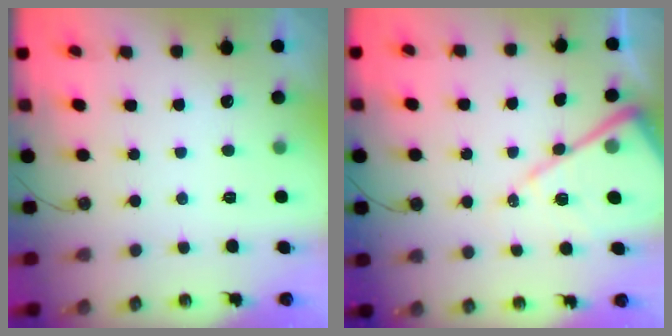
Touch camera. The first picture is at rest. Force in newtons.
{"total": 15.4, "press": 15.3, "slide": 1.5}